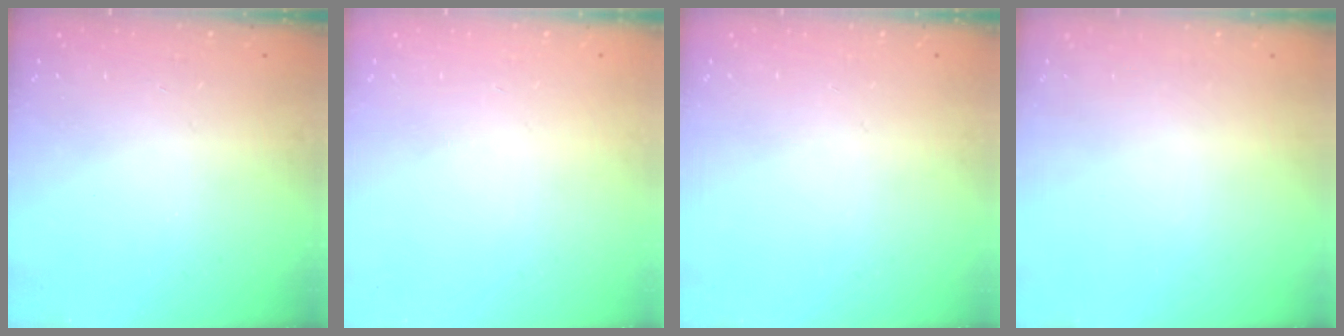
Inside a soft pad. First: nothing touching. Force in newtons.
{"total": 0.0}
{"total": 0.0}
{"total": 0.0}